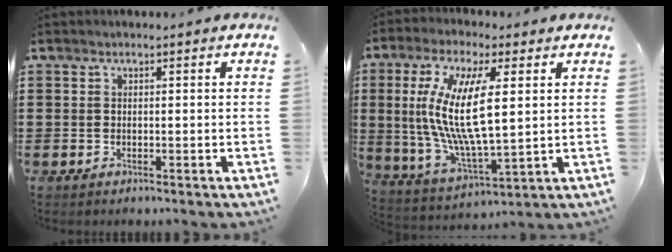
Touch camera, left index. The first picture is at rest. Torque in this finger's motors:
{"motor_torque": [2.14, 0.00, 1.05, 0.21]}